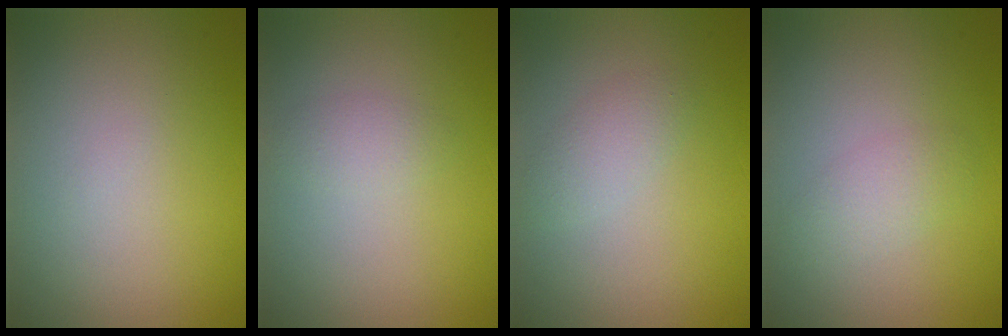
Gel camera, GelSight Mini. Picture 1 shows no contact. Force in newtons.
{"total": 1.2, "press": 1.2, "slide": 0.1}
{"total": 1.6, "press": 1.6, "slide": 0.1}
{"total": 1.7, "press": 1.7, "slide": 0.1}